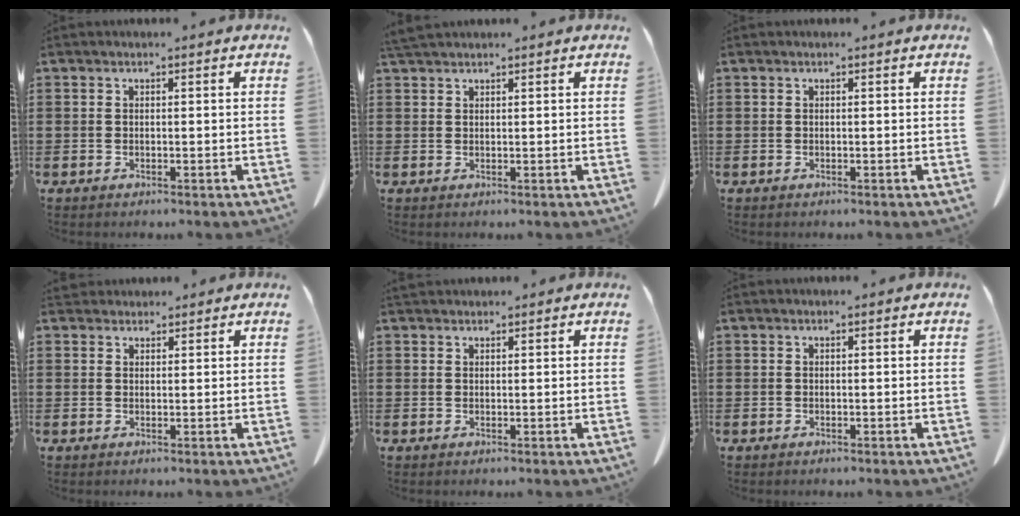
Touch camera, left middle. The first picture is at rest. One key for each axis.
{"total": 1.9, "fx": 1.7, "fy": 0.3, "fz": 0.8, "tx": -0.021, "ty": -0.001, "tz": 0.034}
{"total": 0.0}
{"total": 1.7, "fx": 1.6, "fy": 0.6, "fz": 0.1, "tx": -0.008, "ty": 0.002, "tz": 0.034}
{"total": 0.9, "fx": 0.9, "fy": 0.3, "fz": 0.1, "tx": -0.005, "ty": 0.000, "tz": 0.018}
{"total": 0.0}